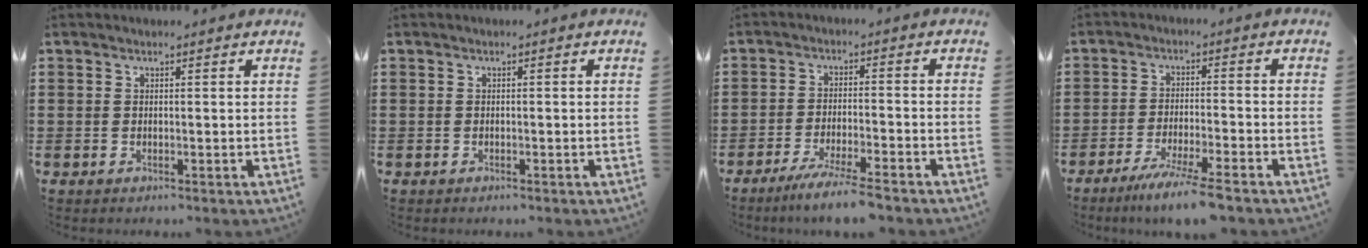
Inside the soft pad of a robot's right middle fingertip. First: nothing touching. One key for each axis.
{"total": 0.0}
{"total": 5.2, "fx": -4.5, "fy": -0.2, "fz": 2.6, "tx": -0.054, "ty": -0.014, "tz": -0.085}
{"total": 6.2, "fx": -5.2, "fy": -0.2, "fz": 3.5, "tx": -0.065, "ty": -0.016, "tz": -0.094}